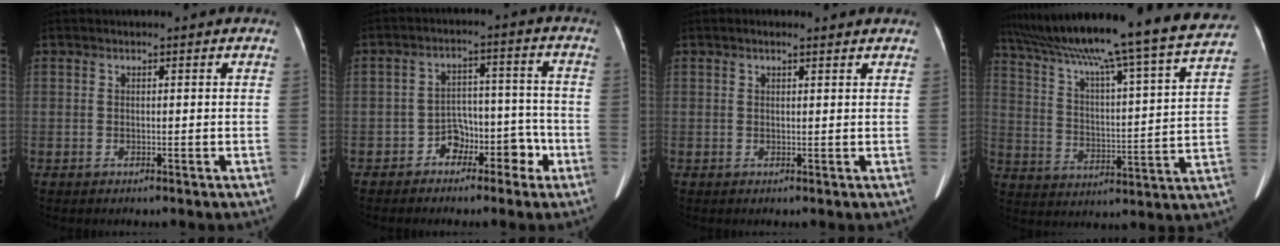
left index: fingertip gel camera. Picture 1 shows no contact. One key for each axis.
{"total": 5.9, "fx": -3.4, "fy": 4.0, "fz": 2.7, "tx": -0.031, "ty": 0.038, "tz": -0.052}
{"total": 1.9, "fx": 1.6, "fy": 0.6, "fz": 1.0, "tx": -0.017, "ty": 0.017, "tz": 0.022}
{"total": 29.1, "fx": 25.7, "fy": -0.3, "fz": 13.7, "tx": -0.231, "ty": -0.043, "tz": 0.356}